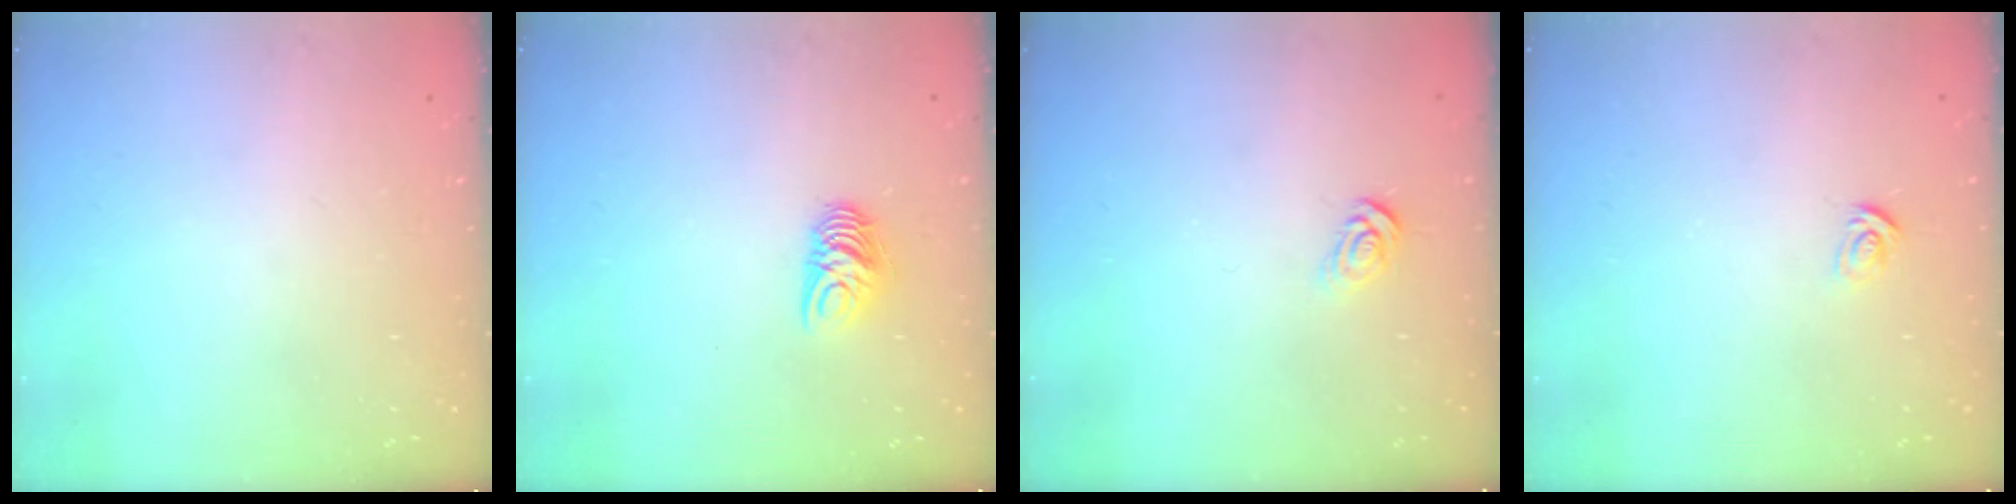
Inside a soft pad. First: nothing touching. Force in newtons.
{"total": 6.2, "press": 6.2, "slide": 0.4}
{"total": 3.7, "press": 3.7, "slide": 0.4}
{"total": 2.6, "press": 2.6, "slide": 0.2}